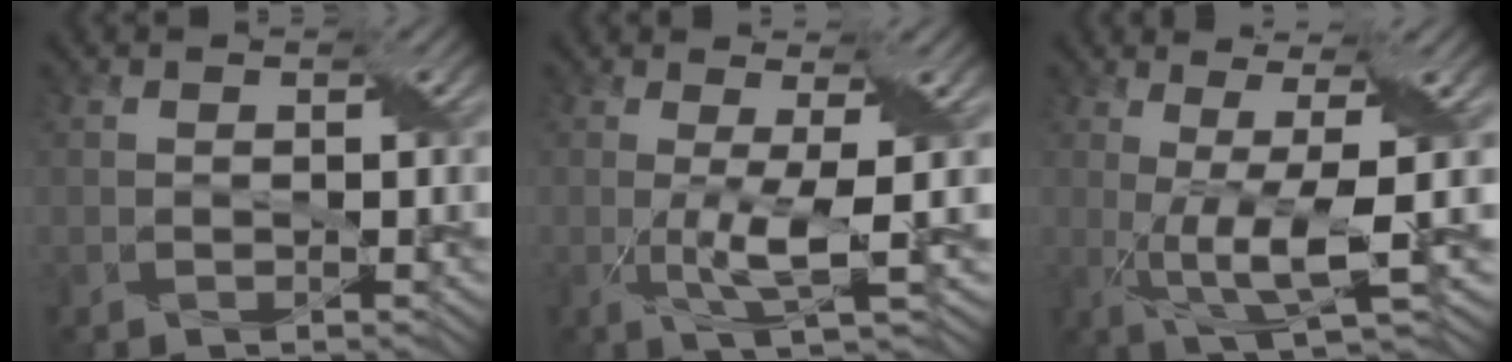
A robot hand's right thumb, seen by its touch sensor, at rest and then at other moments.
{"total": 5.3, "force": [-0.6, 0.8, 5.2], "torque": [-0.106, -0.001, -0.005]}
{"total": 7.9, "force": [-0.2, 1.4, 7.8], "torque": [-0.150, 0.008, 0.004]}